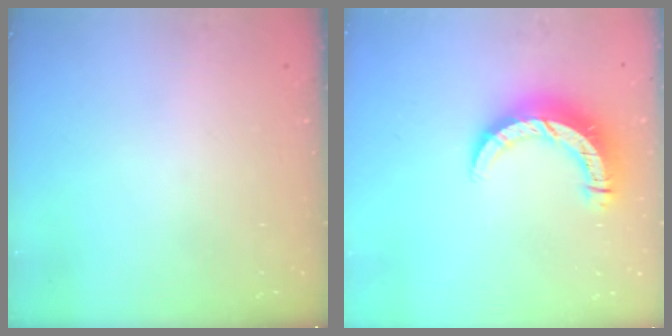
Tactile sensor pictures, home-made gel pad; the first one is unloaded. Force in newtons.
{"total": 10.6, "press": 10.5, "slide": 1.2}